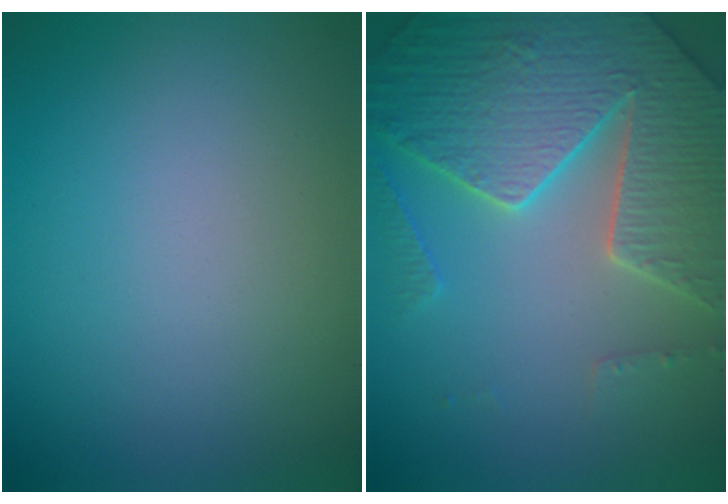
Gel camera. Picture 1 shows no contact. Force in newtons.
{"total": 7.4, "press": 7.2, "slide": 2.0}